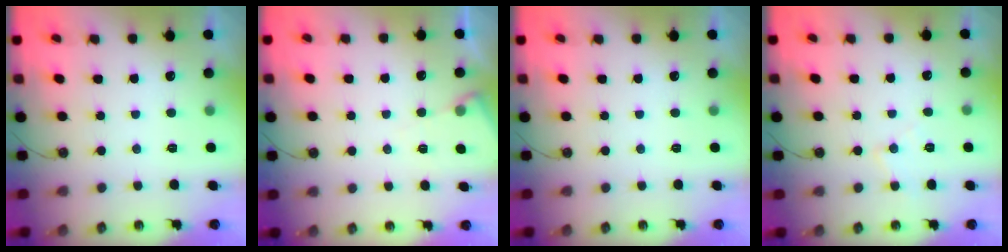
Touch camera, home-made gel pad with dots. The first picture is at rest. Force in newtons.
{"total": 4.7, "press": 4.7, "slide": 0.6}
{"total": 0.0}
{"total": 5.9, "press": 5.9, "slide": 0.5}